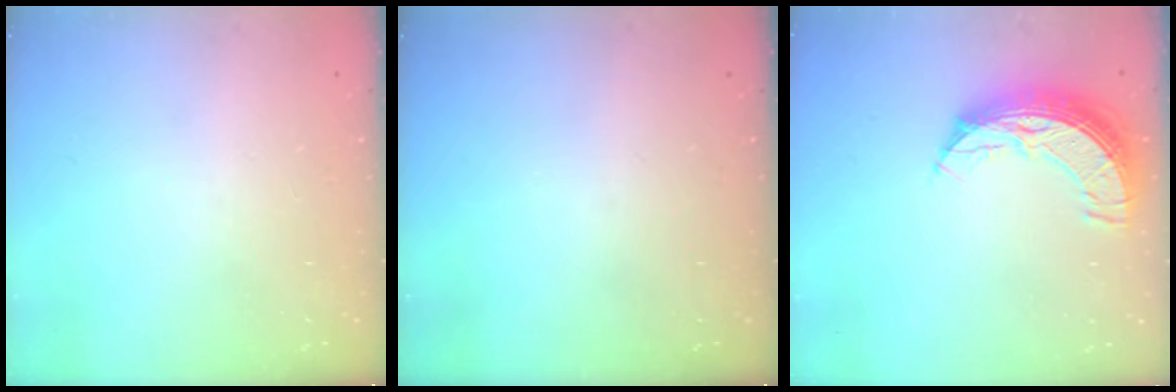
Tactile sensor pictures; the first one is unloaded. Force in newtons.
{"total": 0.0}
{"total": 10.9, "press": 10.9, "slide": 0.9}